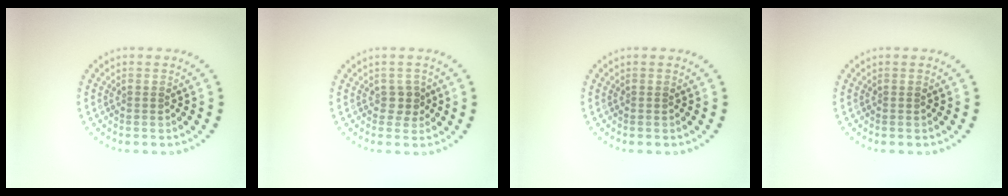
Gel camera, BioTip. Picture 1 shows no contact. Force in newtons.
{"total": 1.5, "press": 1.3, "slide": 0.8}
{"total": 0.0}
{"total": 0.0}